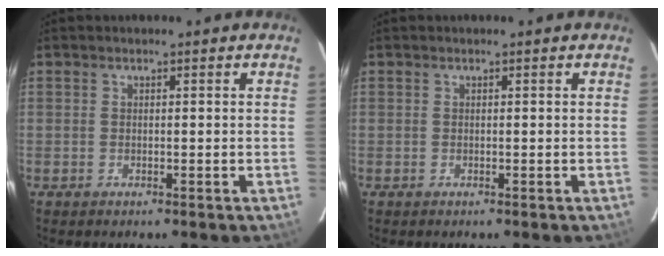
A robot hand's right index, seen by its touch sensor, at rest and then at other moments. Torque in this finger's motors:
{"motor_torque": [-0.01, -0.01, 0.01, 0.00]}